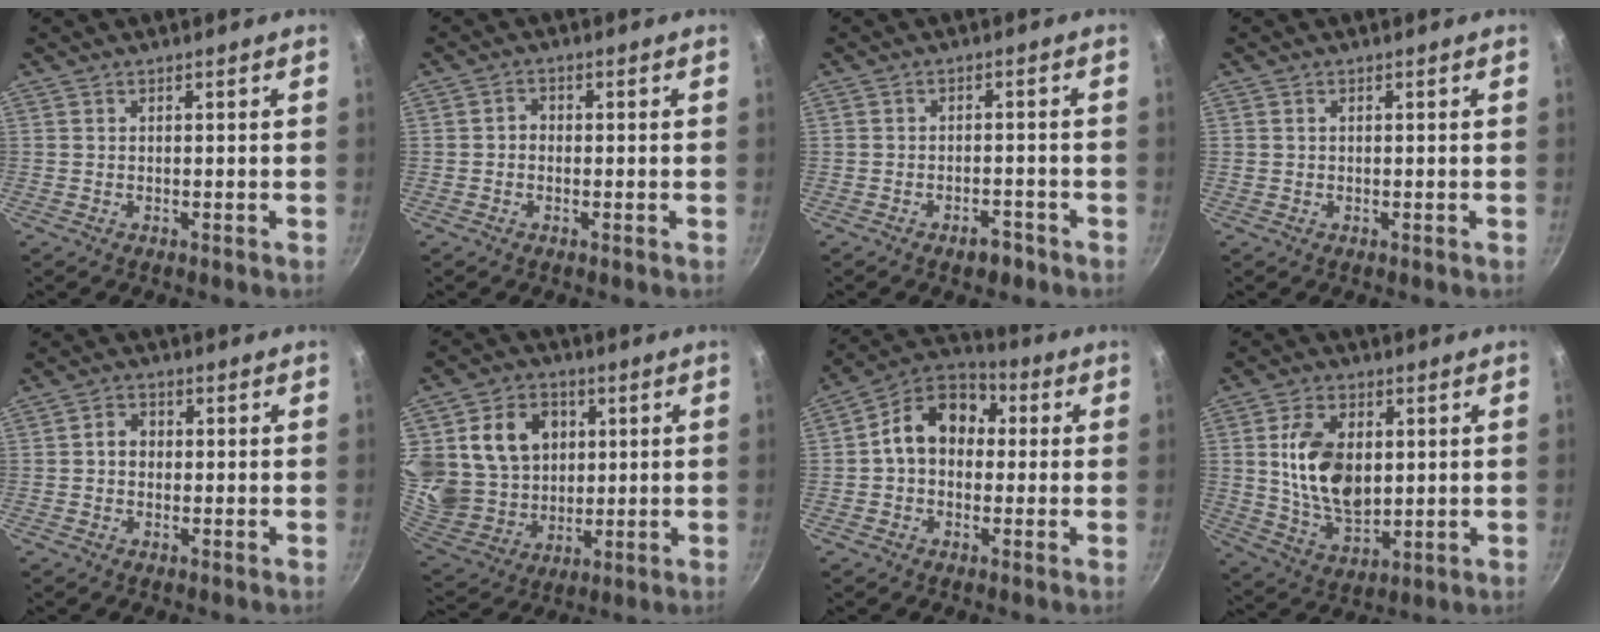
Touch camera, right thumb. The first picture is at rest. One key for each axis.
{"total": 1.8, "fx": -0.3, "fy": 1.5, "fz": 0.9, "tx": -0.011, "ty": 0.010, "tz": -0.009}
{"total": 3.5, "fx": -2.3, "fy": 1.9, "fz": 1.8, "tx": -0.015, "ty": 0.024, "tz": -0.027}
{"total": 0.6, "fx": 0.1, "fy": 0.5, "fz": 0.2, "tx": -0.003, "ty": 0.004, "tz": 0.003}
{"total": 3.3, "fx": 0.0, "fy": 2.7, "fz": 1.8, "tx": -0.015, "ty": 0.012, "tz": -0.005}
{"total": 20.6, "fx": 5.6, "fy": 16.9, "fz": 10.2, "tx": -0.183, "ty": -0.012, "tz": 0.113}
{"total": 12.7, "fx": 1.1, "fy": 9.6, "fz": 8.2, "tx": -0.098, "ty": 0.035, "tz": -0.006}
{"total": 14.2, "fx": 2.0, "fy": 8.9, "fz": 10.9, "tx": -0.176, "ty": -0.015, "tz": 0.044}